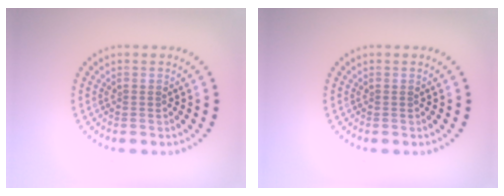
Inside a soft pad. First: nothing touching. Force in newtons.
{"total": 0.0}